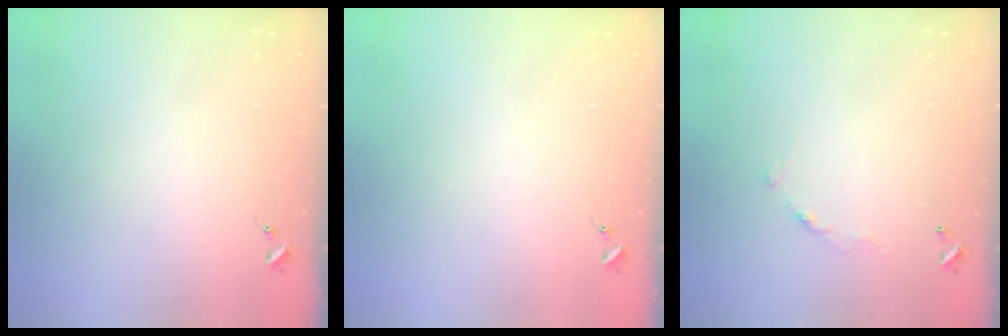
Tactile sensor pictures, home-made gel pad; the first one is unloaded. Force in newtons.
{"total": 0.0}
{"total": 6.0, "press": 6.0, "slide": 0.4}